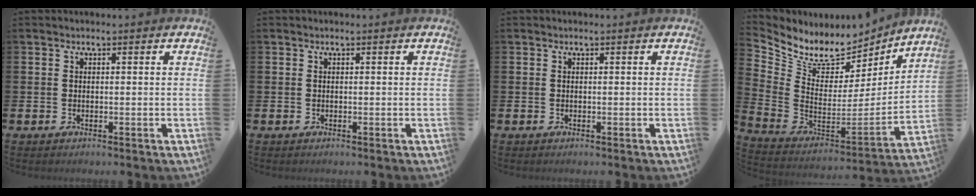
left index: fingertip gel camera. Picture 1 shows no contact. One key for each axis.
{"total": 0.0}
{"total": 0.0}
{"total": 8.7, "fx": 7.5, "fy": 4.1, "fz": 1.9, "tx": -0.079, "ty": -0.056, "tz": 0.131}